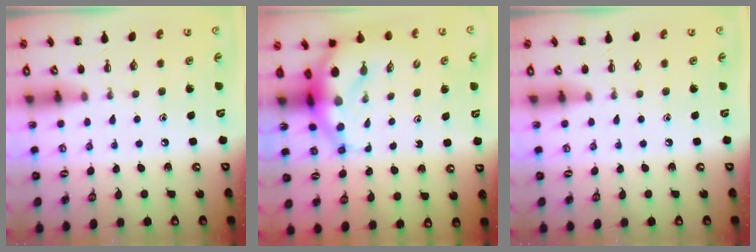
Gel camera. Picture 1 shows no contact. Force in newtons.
{"total": 8.9, "press": 8.6, "slide": 2.3}
{"total": 0.0}